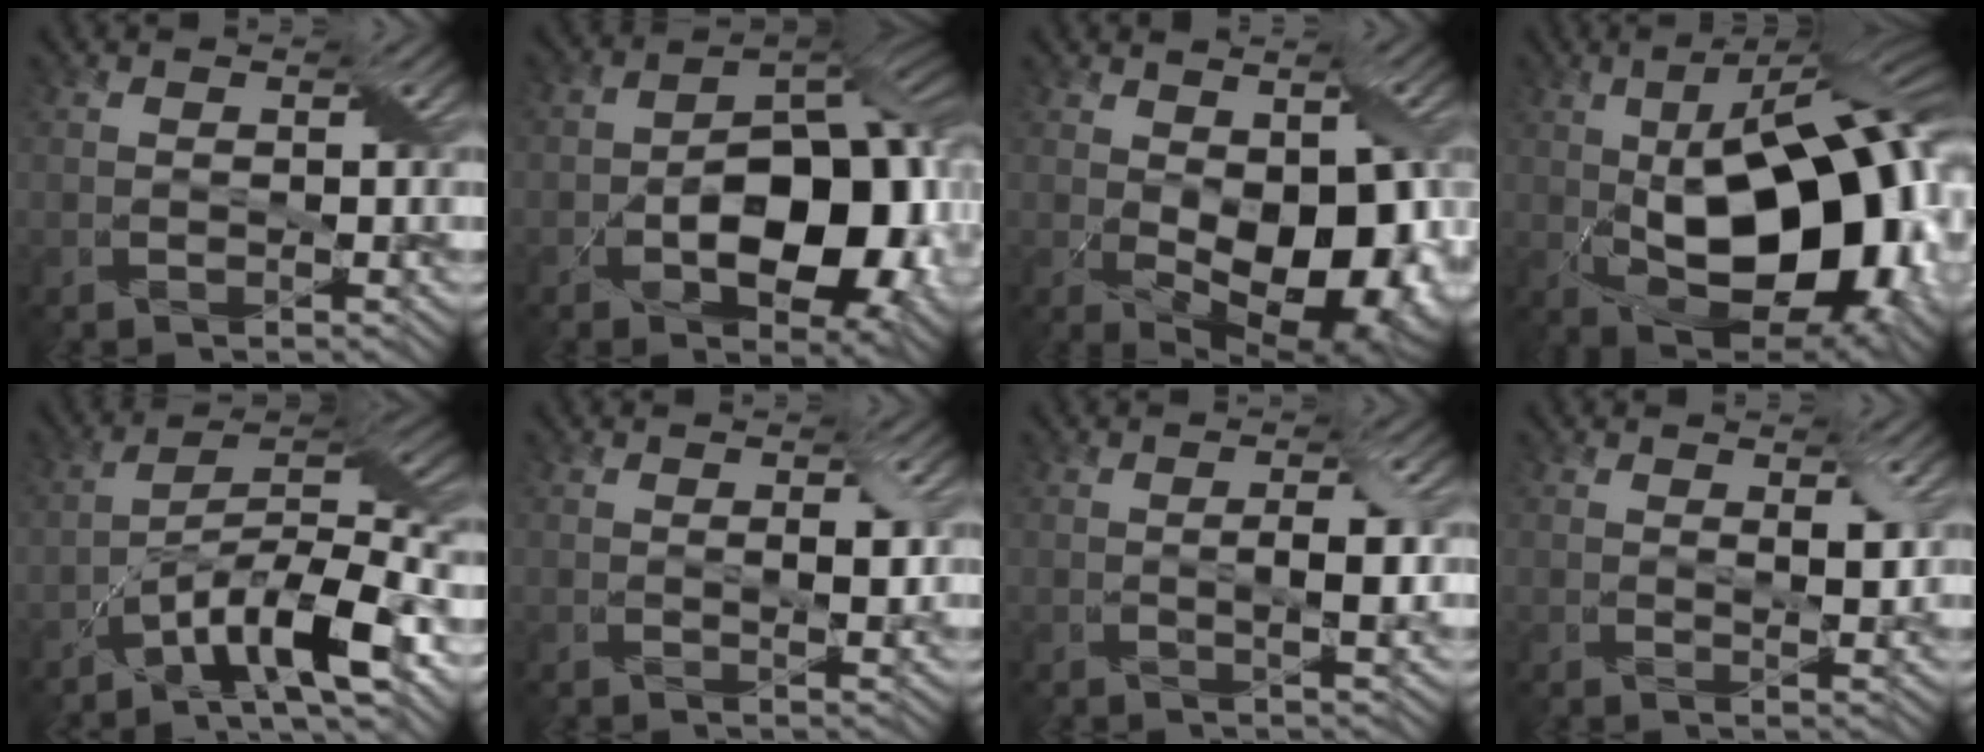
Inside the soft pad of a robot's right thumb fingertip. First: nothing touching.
{"total": 14.0, "force": [-3.8, 8.1, 10.7], "torque": [-0.149, -0.014, -0.061]}
{"total": 14.7, "force": [-2.2, 8.8, 11.6], "torque": [-0.159, -0.039, -0.001]}
{"total": 19.2, "force": [-1.3, 9.5, 16.7], "torque": [-0.245, 0.009, -0.033]}
{"total": 12.4, "force": [-7.3, 3.6, 9.4], "torque": [-0.160, 0.004, -0.143]}
{"total": 2.0, "force": [0.4, 0.6, 1.8], "torque": [-0.030, -0.001, 0.010]}
{"total": 2.9, "force": [-0.1, 0.5, 2.8], "torque": [-0.046, 0.005, 0.000]}
{"total": 2.4, "force": [1.0, 0.8, 2.1], "torque": [-0.039, -0.002, 0.020]}